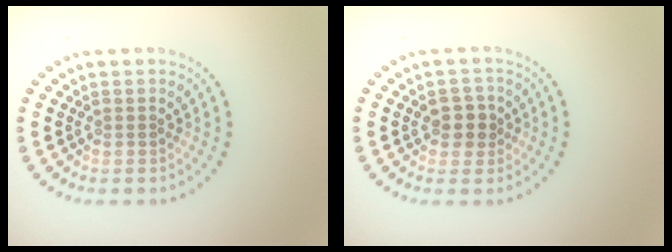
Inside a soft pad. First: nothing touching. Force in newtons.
{"total": 2.5, "press": 2.4, "slide": 0.8}